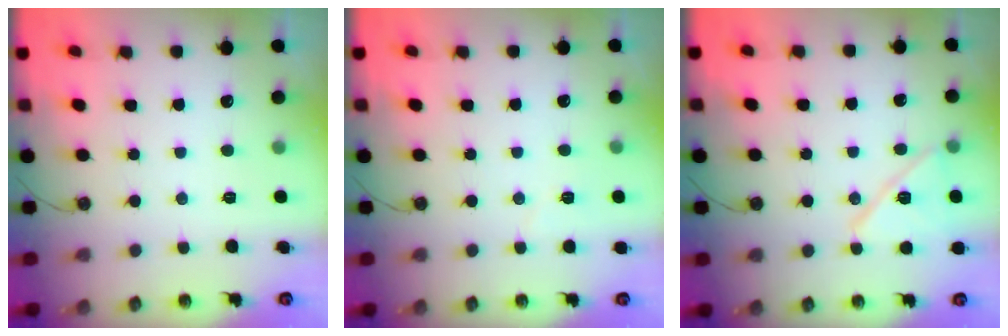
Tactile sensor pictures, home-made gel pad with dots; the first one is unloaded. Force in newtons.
{"total": 3.5, "press": 3.3, "slide": 1.1}
{"total": 12.9, "press": 12.9, "slide": 0.4}